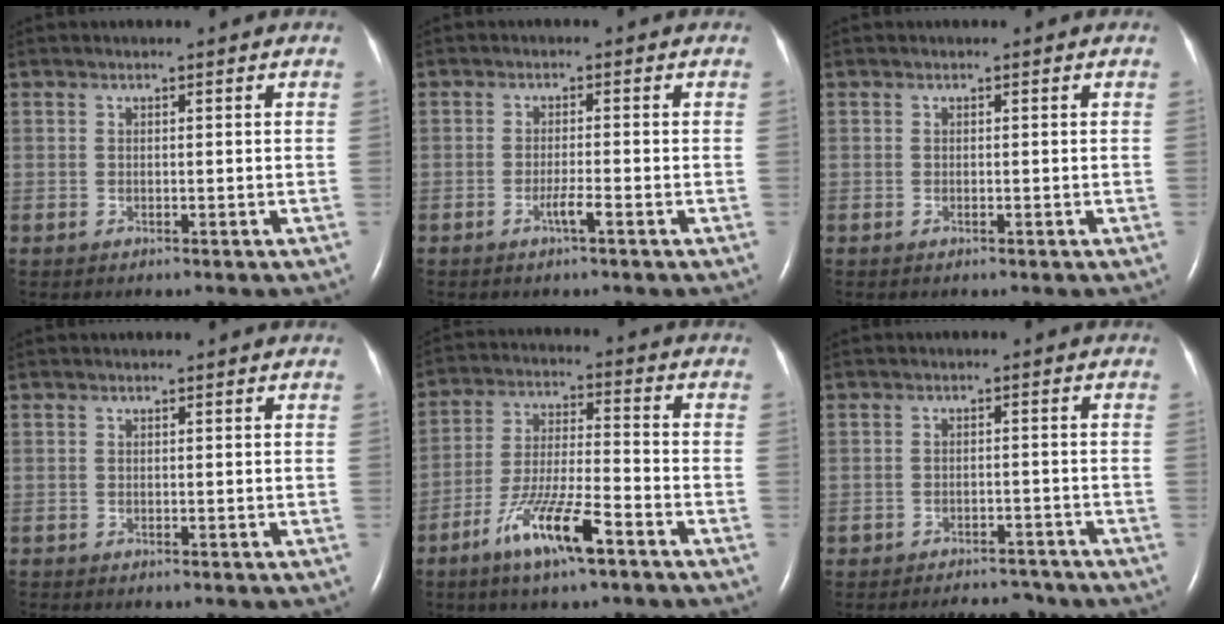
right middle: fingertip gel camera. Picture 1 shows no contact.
{"total": 2.1, "force": [-1.2, -0.2, 1.7], "torque": [-0.034, -0.005, -0.024]}
{"total": 0.0}
{"total": 0.0}
{"total": 10.9, "force": [-6.5, 1.3, 8.6], "torque": [-0.173, -0.014, -0.120]}
{"total": 6.4, "force": [-5.9, 2.0, 1.2], "torque": [-0.015, -0.002, -0.078]}